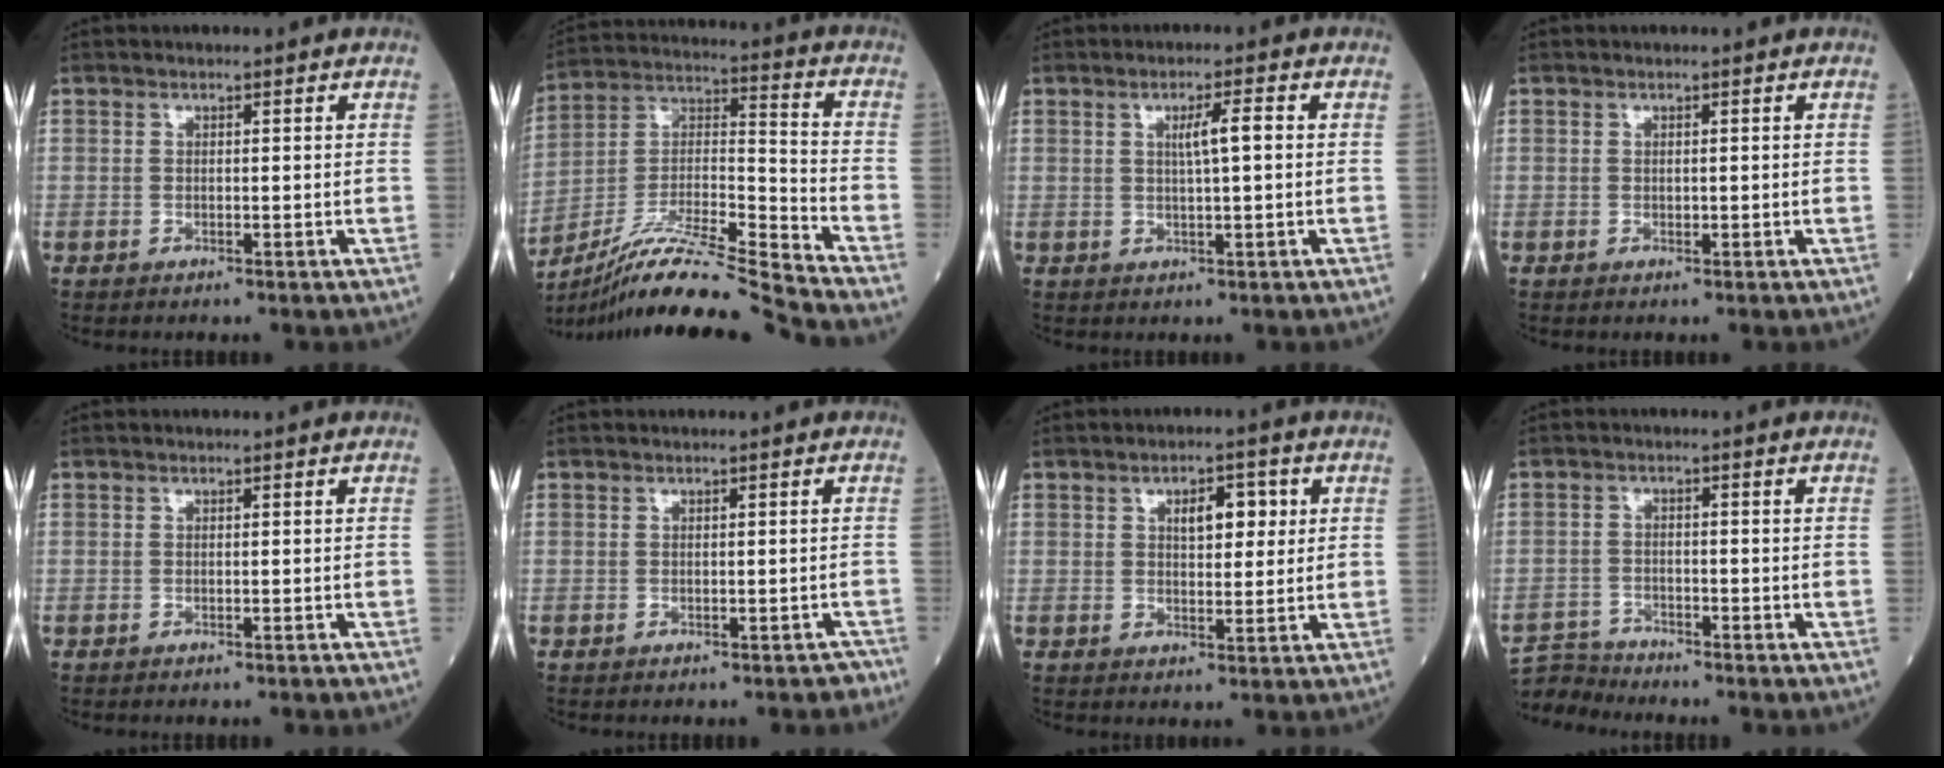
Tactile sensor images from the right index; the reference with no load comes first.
{"total": 17.7, "force": [-16.0, -2.3, 7.2], "torque": [-0.135, 0.016, -0.289]}
{"total": 3.5, "force": [0.6, 0.0, 3.4], "torque": [-0.062, 0.001, 0.013]}
{"total": 0.0}
{"total": 0.0}
{"total": 2.6, "force": [-2.1, 1.0, 0.9], "torque": [-0.003, 0.000, -0.022]}
{"total": 4.9, "force": [1.6, 2.2, 4.0], "torque": [-0.062, 0.009, 0.025]}
{"total": 4.1, "force": [-4.0, -0.1, -0.9], "torque": [0.019, -0.008, -0.075]}